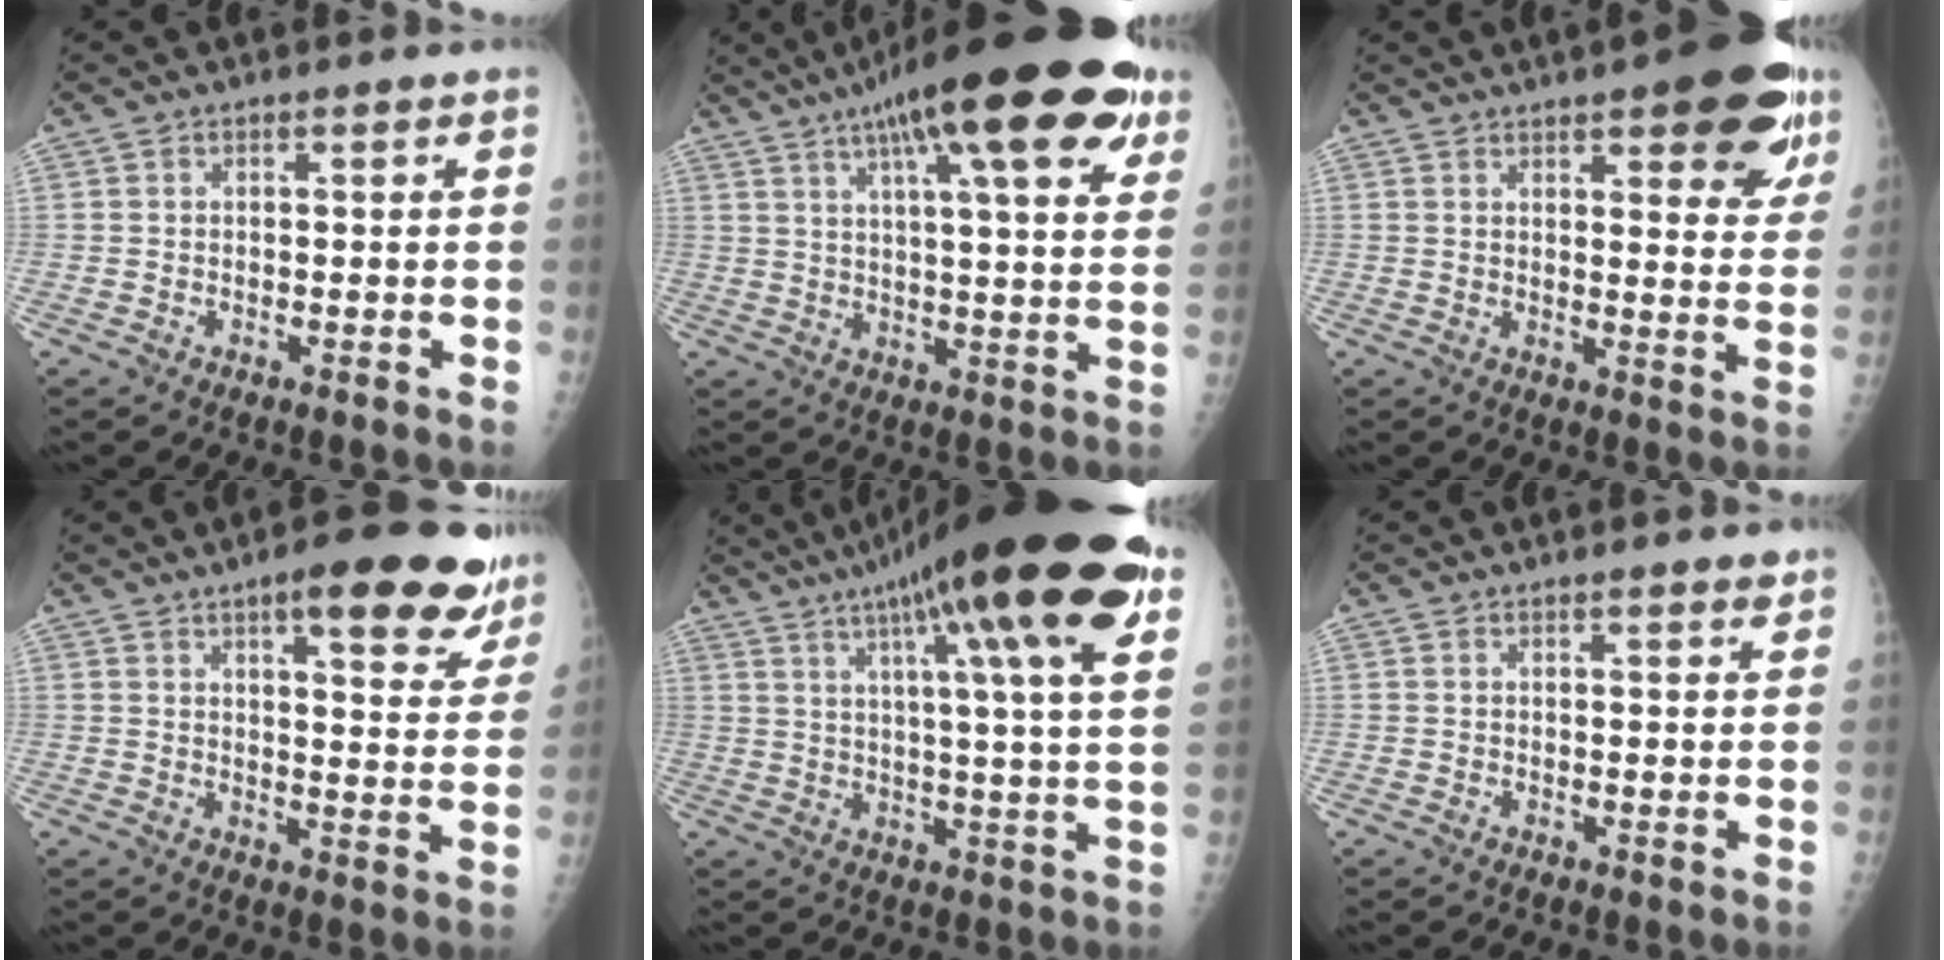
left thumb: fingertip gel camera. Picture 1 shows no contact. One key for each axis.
{"total": 23.8, "fx": 13.1, "fy": 5.9, "fz": 18.9, "tx": -0.271, "ty": -0.005, "tz": 0.182}
{"total": 16.0, "fx": 9.2, "fy": 5.4, "fz": 11.9, "tx": -0.115, "ty": -0.038, "tz": 0.110}
{"total": 15.8, "fx": 10.1, "fy": 4.7, "fz": 11.3, "tx": -0.108, "ty": -0.048, "tz": 0.128}
{"total": 24.7, "fx": 12.8, "fy": 3.3, "fz": 20.9, "tx": -0.318, "ty": -0.005, "tz": 0.179}
{"total": 2.2, "fx": 1.9, "fy": 0.5, "fz": 1.1, "tx": -0.007, "ty": -0.006, "tz": 0.022}